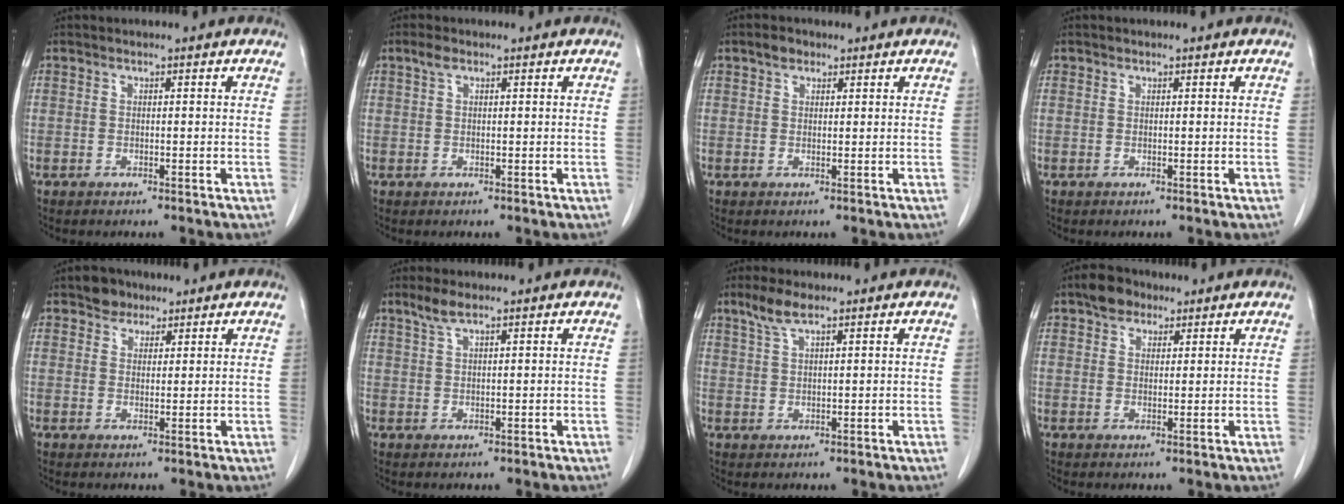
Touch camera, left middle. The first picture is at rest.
{"total": 1.3, "force": [0.8, 0.6, 0.9], "torque": [-0.021, 0.011, 0.015]}
{"total": 1.9, "force": [1.2, 1.2, 0.7], "torque": [-0.014, 0.004, 0.019]}
{"total": 0.0}
{"total": 3.1, "force": [2.2, 2.0, 0.5], "torque": [-0.009, 0.005, 0.035]}
{"total": 2.6, "force": [1.9, 0.4, 1.7], "torque": [-0.042, 0.005, 0.040]}
{"total": 3.6, "force": [2.6, 0.6, 2.4], "torque": [-0.060, 0.007, 0.055]}
{"total": 4.0, "force": [2.7, 2.6, 1.5], "torque": [-0.031, 0.013, 0.047]}